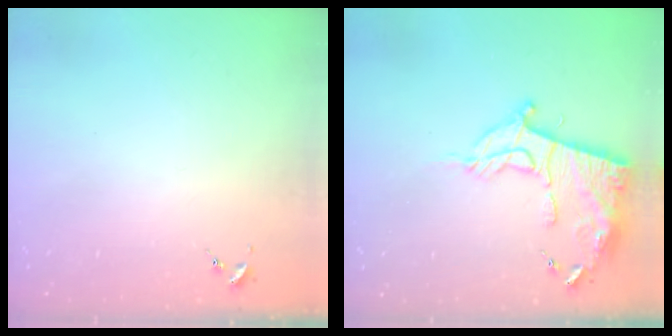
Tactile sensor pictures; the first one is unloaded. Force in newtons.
{"total": 15.0, "press": 14.9, "slide": 1.5}